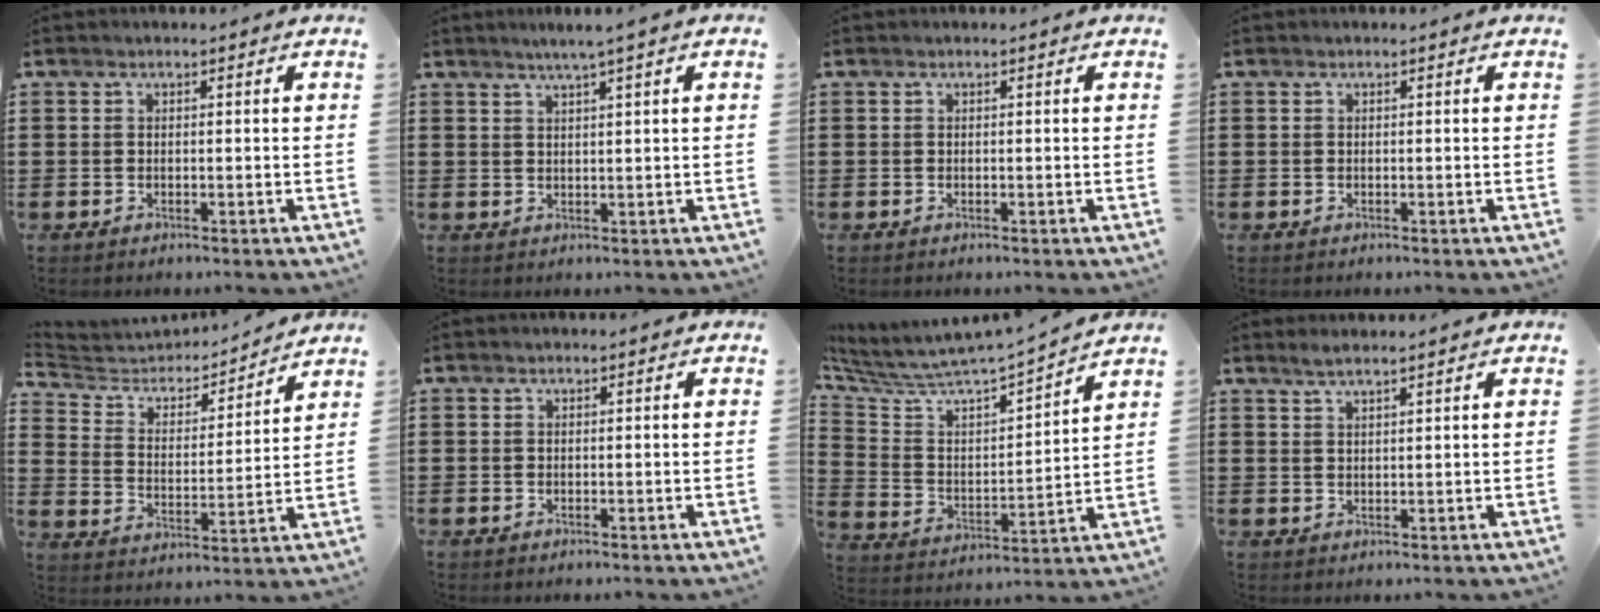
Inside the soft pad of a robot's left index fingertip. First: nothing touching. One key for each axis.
{"total": 2.3, "fx": 1.5, "fy": -0.5, "fz": 1.7, "tx": -0.034, "ty": -0.002, "tz": 0.026}
{"total": 0.0}
{"total": 0.0}
{"total": 4.4, "fx": 4.1, "fy": 1.7, "fz": 0.4, "tx": -0.040, "ty": -0.032, "tz": 0.062}
{"total": 0.0}
{"total": 5.4, "fx": 5.1, "fy": 0.4, "fz": 1.7, "tx": -0.066, "ty": -0.054, "tz": 0.078}
{"total": 1.9, "fx": 1.7, "fy": -0.2, "fz": 0.8, "tx": -0.019, "ty": 0.001, "tz": 0.032}